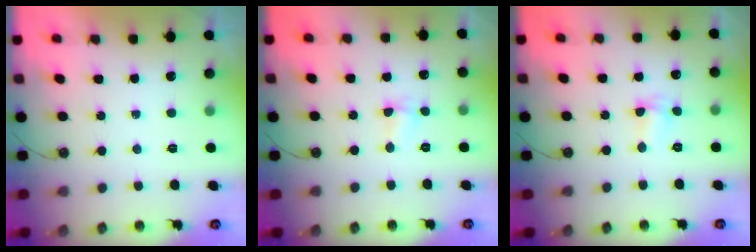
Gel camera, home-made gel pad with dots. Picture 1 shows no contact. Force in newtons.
{"total": 3.0, "press": 2.9, "slide": 0.5}
{"total": 1.7, "press": 1.6, "slide": 0.6}